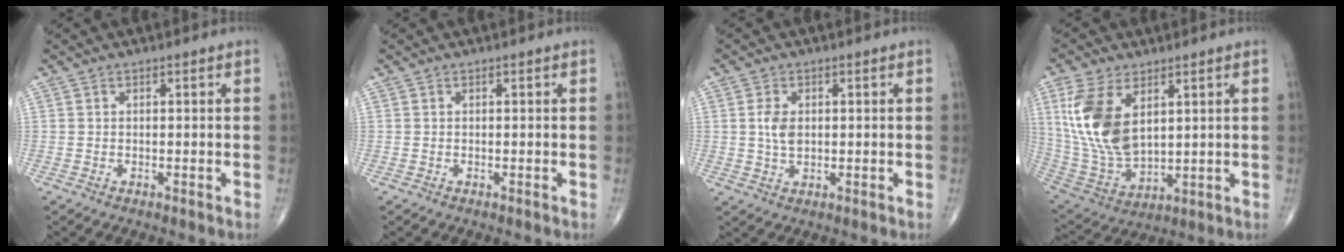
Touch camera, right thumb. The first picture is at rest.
{"total": 0.0}
{"total": 3.9, "force": [0.6, 2.4, 3.0], "torque": [-0.057, -0.004, 0.013]}
{"total": 15.9, "force": [5.1, 8.7, 12.3], "torque": [-0.248, -0.021, 0.116]}